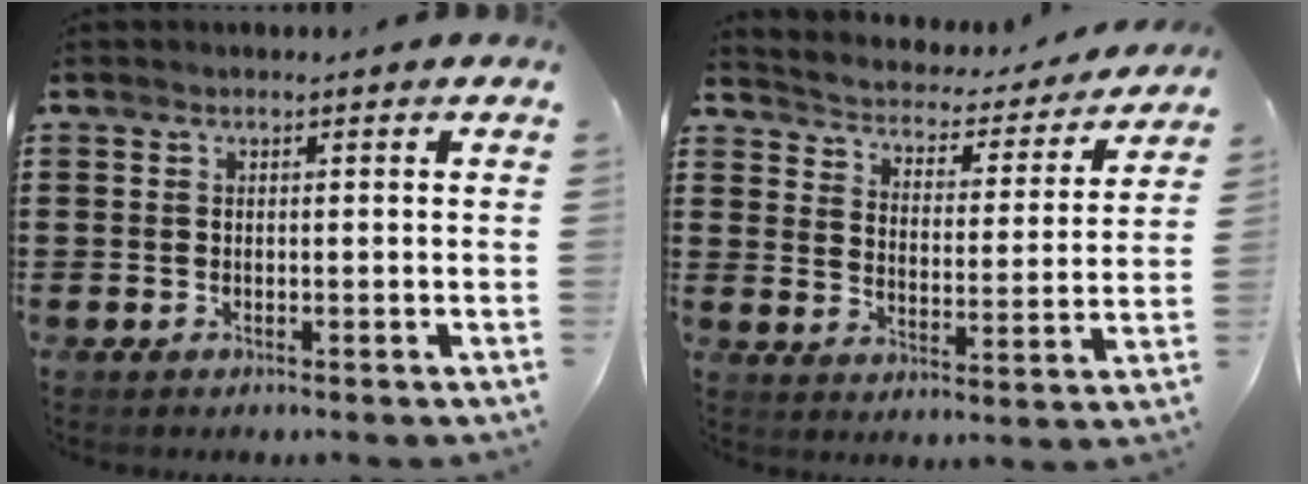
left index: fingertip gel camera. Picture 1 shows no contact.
{"total": 2.5, "force": [2.5, 0.5, -0.1], "torque": [-0.021, -0.029, 0.031]}